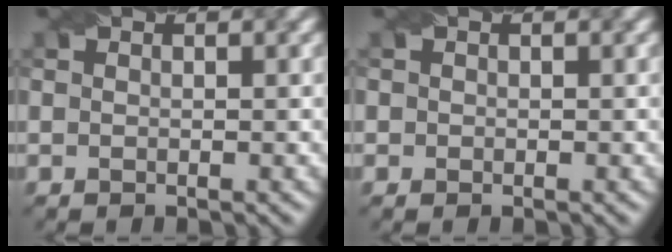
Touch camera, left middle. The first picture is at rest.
{"total": 0.6, "force": [0.0, 0.5, 0.1], "torque": [0.003, -0.002, -0.003]}